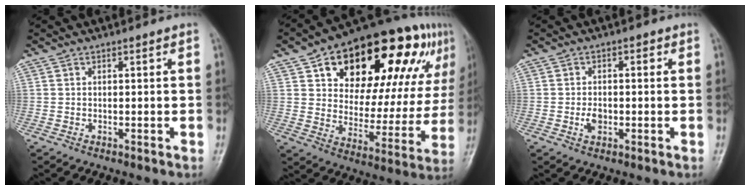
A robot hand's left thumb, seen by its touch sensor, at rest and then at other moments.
{"total": 29.3, "force": [13.8, 14.8, 21.2], "torque": [-0.264, 0.010, 0.211]}
{"total": 3.3, "force": [-0.7, 2.4, 2.1], "torque": [-0.024, 0.004, -0.016]}